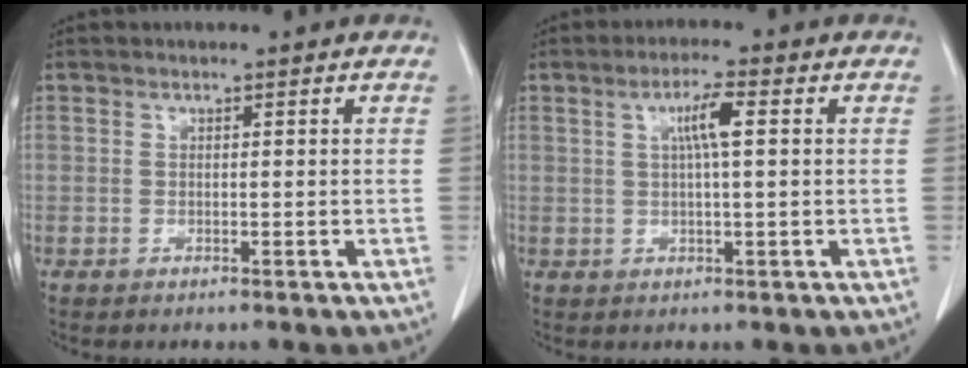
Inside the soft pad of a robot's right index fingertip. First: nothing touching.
{"total": 4.4, "force": [1.1, 0.2, 4.2], "torque": [-0.077, 0.006, 0.020]}